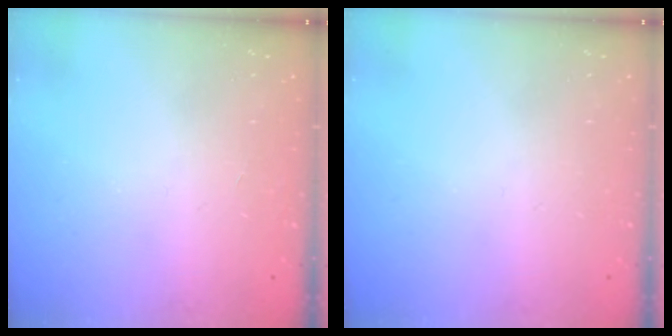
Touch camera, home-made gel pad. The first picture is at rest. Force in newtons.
{"total": 0.0}